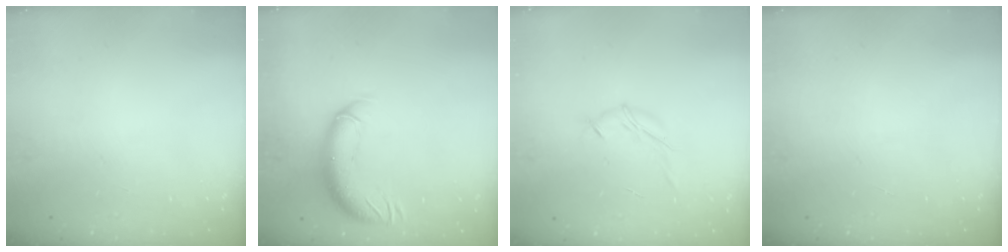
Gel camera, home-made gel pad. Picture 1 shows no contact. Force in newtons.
{"total": 11.7, "press": 11.4, "slide": 2.8}
{"total": 7.1, "press": 7.0, "slide": 1.5}
{"total": 0.0}